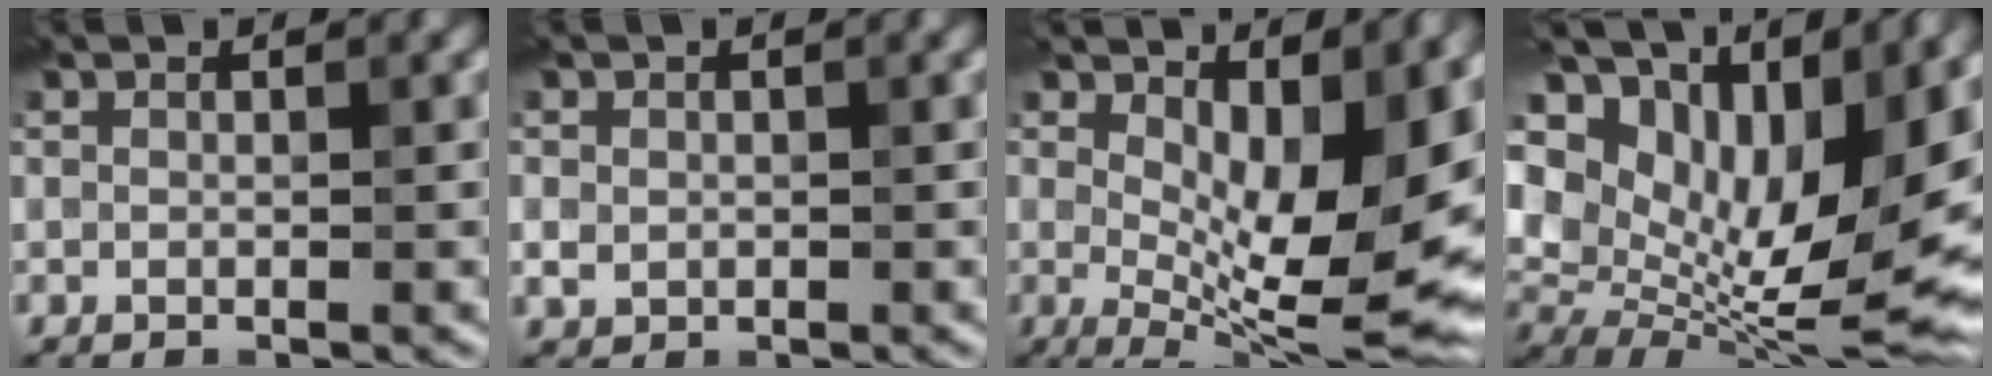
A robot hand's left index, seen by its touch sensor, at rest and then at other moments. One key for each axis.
{"total": 1.3, "fx": 0.0, "fy": 1.2, "fz": 0.4, "tx": -0.009, "ty": -0.001, "tz": 0.002}
{"total": 12.0, "fx": 1.5, "fy": 4.7, "fz": 10.9, "tx": -0.150, "ty": -0.021, "tz": 0.025}
{"total": 14.2, "fx": 5.7, "fy": 6.8, "fz": 11.1, "tx": -0.189, "ty": 0.005, "tz": 0.112}